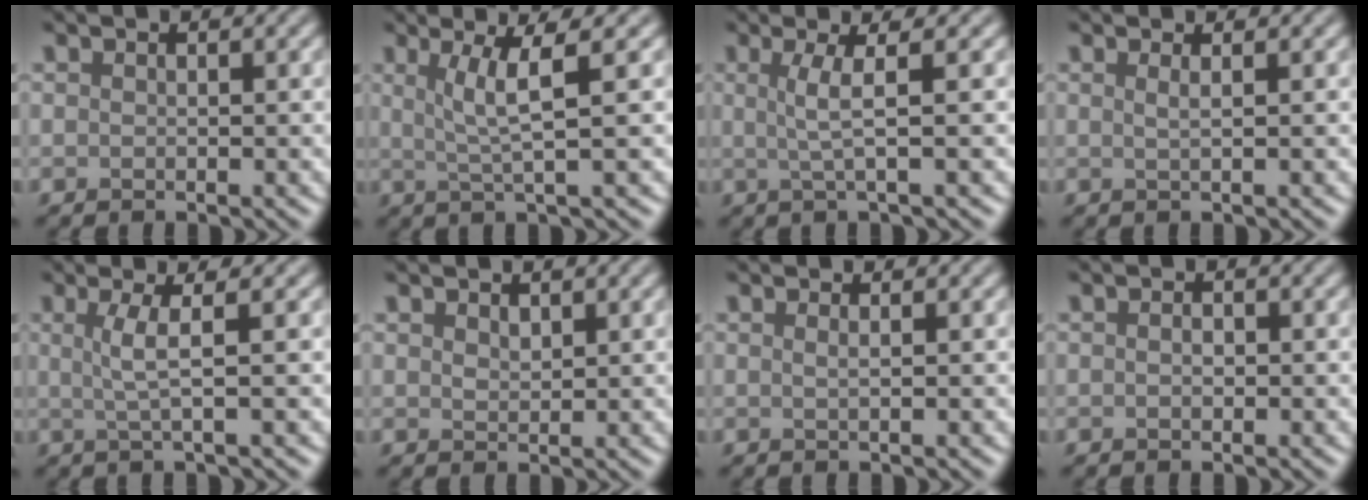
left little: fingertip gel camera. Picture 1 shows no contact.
{"total": 3.7, "force": [1.0, 0.4, 3.5], "torque": [-0.064, 0.000, 0.023]}
{"total": 3.0, "force": [0.4, 0.5, 2.9], "torque": [-0.054, 0.001, 0.006]}
{"total": 1.2, "force": [0.5, 0.5, 1.0], "torque": [-0.010, -0.001, -0.001]}
{"total": 2.9, "force": [0.5, 0.5, 2.8], "torque": [-0.053, 0.000, 0.007]}
{"total": 1.1, "force": [0.8, 0.6, 0.5], "torque": [-0.010, -0.001, 0.017]}
{"total": 0.9, "force": [0.3, 0.4, 0.8], "torque": [-0.007, 0.000, -0.001]}
{"total": 0.7, "force": [-0.1, 0.4, 0.6], "torque": [-0.011, 0.000, -0.002]}